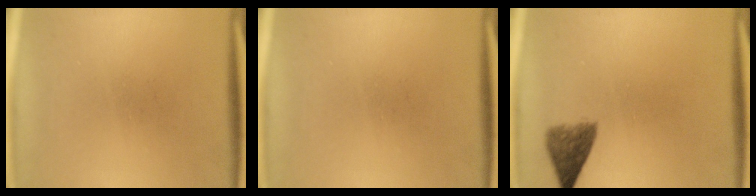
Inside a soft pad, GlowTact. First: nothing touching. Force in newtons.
{"total": 0.0}
{"total": 4.1}